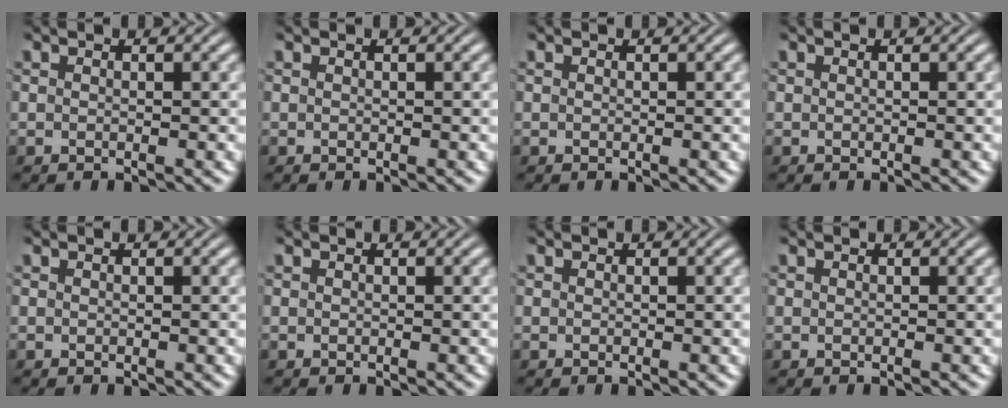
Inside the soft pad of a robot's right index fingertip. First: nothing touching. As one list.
[{"total": 0.0}, {"total": 0.0}, {"total": 0.0}, {"total": 0.0}, {"total": 0.0}, {"total": 0.0}, {"total": 0.0}]